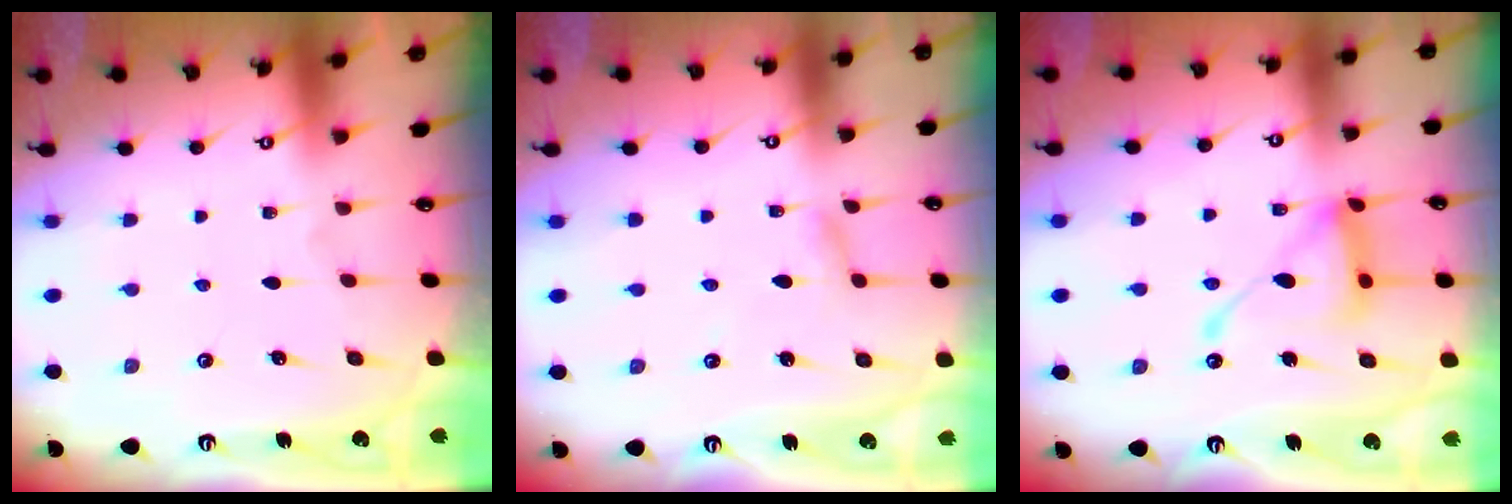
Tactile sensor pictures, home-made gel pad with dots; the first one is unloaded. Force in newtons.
{"total": 2.4, "press": 2.4, "slide": 0.2}
{"total": 15.9, "press": 15.9, "slide": 1.4}